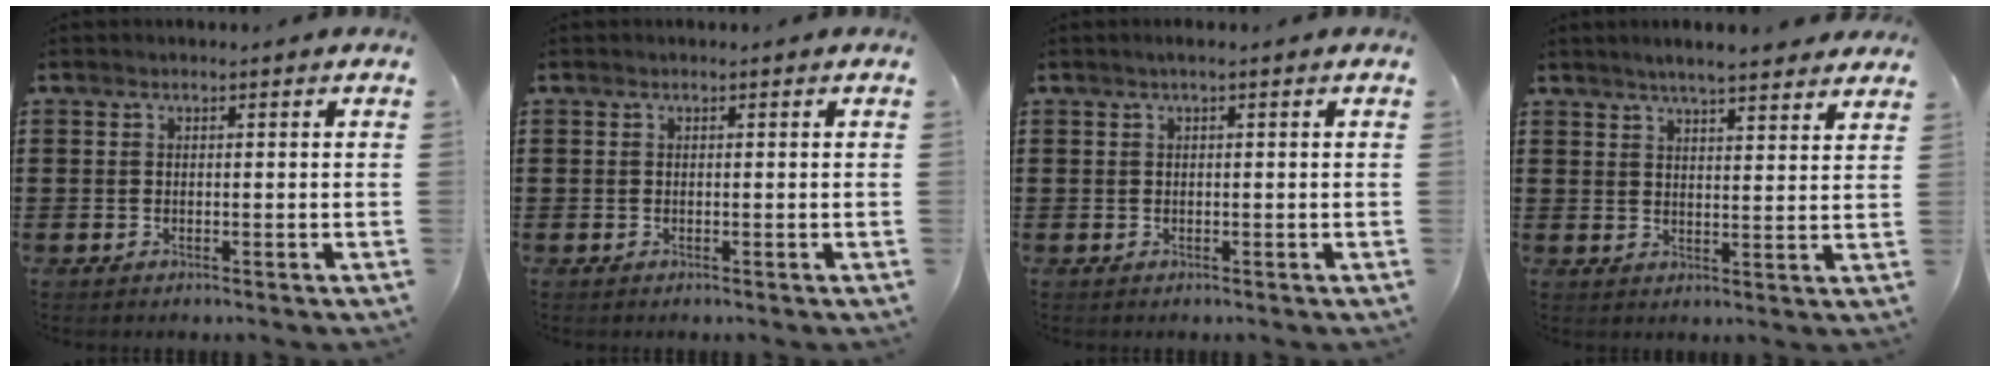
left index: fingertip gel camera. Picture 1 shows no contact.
{"total": 0.0}
{"total": 0.7, "force": [0.1, 0.0, 0.7], "torque": [-0.010, -0.002, 0.002]}
{"total": 4.5, "force": [4.3, 0.2, 1.5], "torque": [-0.040, -0.011, 0.077]}